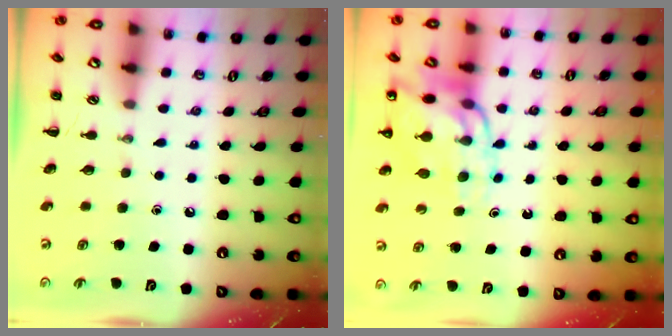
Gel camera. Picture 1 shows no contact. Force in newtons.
{"total": 13.1, "press": 12.6, "slide": 3.5}